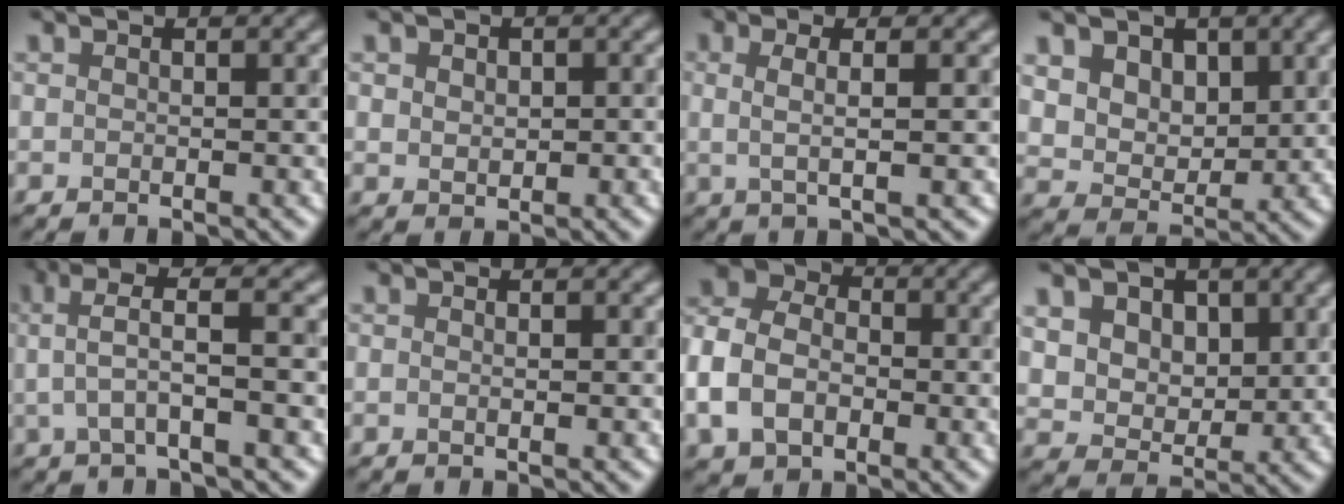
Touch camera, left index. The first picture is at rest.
{"total": 1.6, "force": [0.4, 1.3, 0.7], "torque": [-0.005, 0.010, 0.009]}
{"total": 2.5, "force": [0.2, 0.6, 2.4], "torque": [-0.044, -0.004, 0.002]}
{"total": 5.0, "force": [2.6, 3.7, 2.1], "torque": [-0.069, -0.013, 0.067]}
{"total": 3.5, "force": [0.7, 0.4, 3.4], "torque": [-0.067, 0.012, 0.021]}
{"total": 0.8, "force": [0.1, 0.4, 0.7], "torque": [0.002, -0.006, -0.007]}
{"total": 7.3, "force": [-2.2, 5.7, 4.1], "torque": [-0.115, 0.000, -0.052]}
{"total": 5.4, "force": [2.3, 4.2, 2.4], "torque": [-0.067, 0.001, 0.053]}